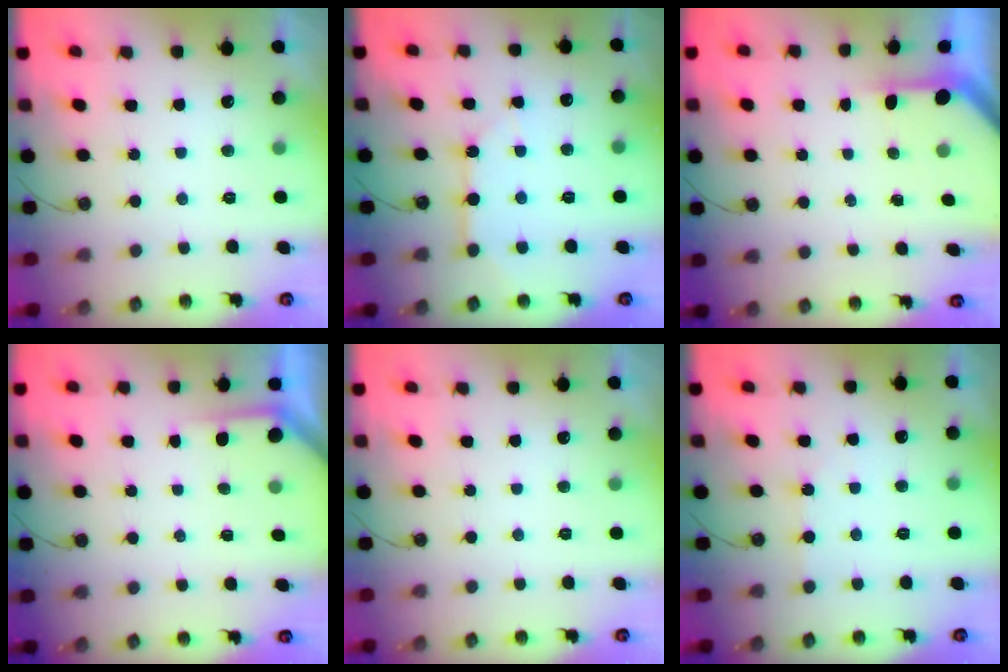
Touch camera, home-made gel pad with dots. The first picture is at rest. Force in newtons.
{"total": 6.3, "press": 6.3, "slide": 0.6}
{"total": 2.8, "press": 2.8, "slide": 0.2}
{"total": 1.9, "press": 1.9, "slide": 0.2}
{"total": 0.0}
{"total": 2.7, "press": 2.7, "slide": 0.5}